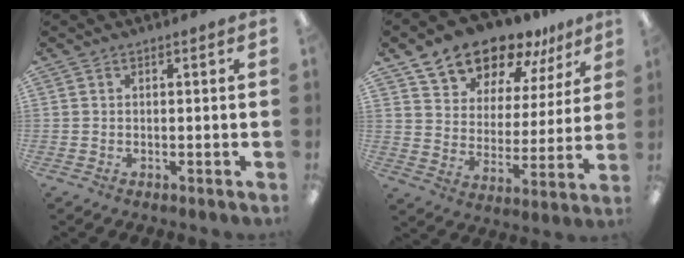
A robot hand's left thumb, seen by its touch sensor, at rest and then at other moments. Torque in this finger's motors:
{"motor_torque": [0.25, 0.31, 1.45, -1.32, 0.19]}